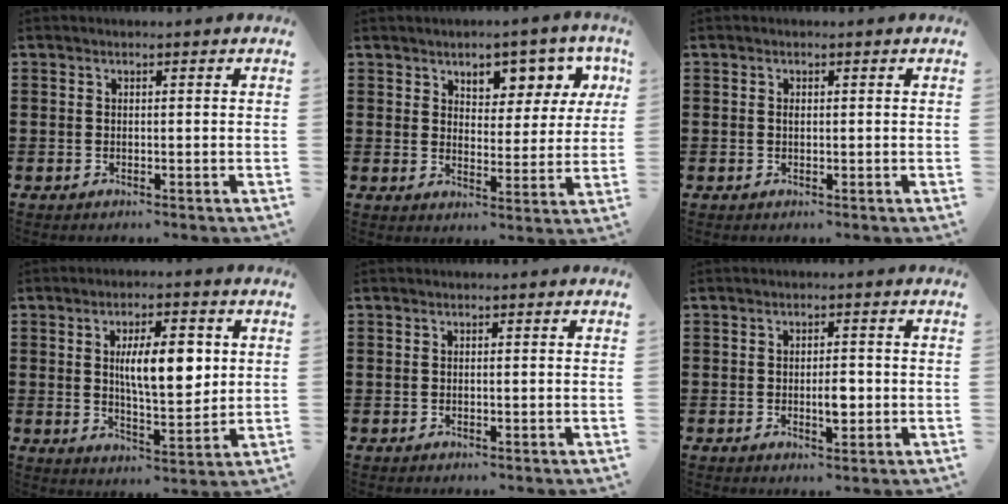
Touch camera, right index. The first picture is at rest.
{"total": 5.1, "force": [3.9, 2.9, 1.5], "torque": [-0.031, -0.025, 0.061]}
{"total": 0.5, "force": [0.1, 0.3, 0.4], "torque": [-0.010, -0.002, 0.003]}
{"total": 9.2, "force": [1.9, 3.4, 8.3], "torque": [-0.138, 0.000, 0.027]}
{"total": 0.0}
{"total": 3.3, "force": [-0.4, 1.3, 3.0], "torque": [-0.047, -0.002, -0.009]}